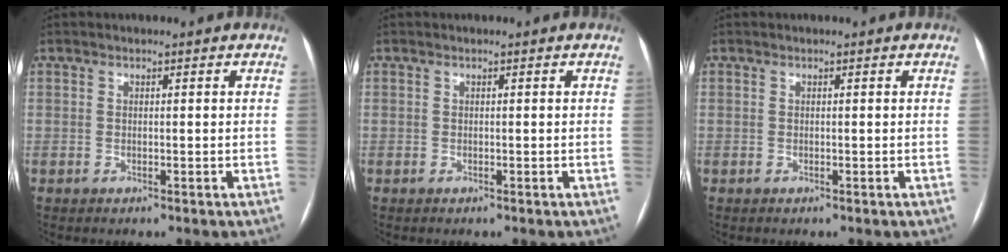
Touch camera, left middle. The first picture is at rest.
{"total": 0.0}
{"total": 0.0}